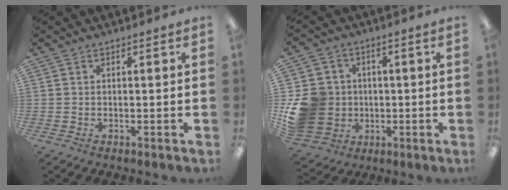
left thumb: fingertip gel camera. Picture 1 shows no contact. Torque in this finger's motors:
{"motor_torque": [-0.65, 1.44, 0.65, -0.54, 0.10]}